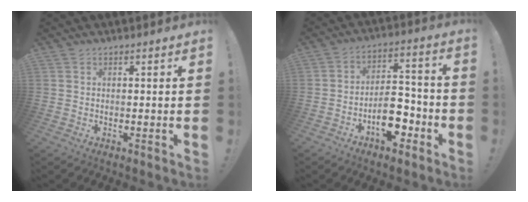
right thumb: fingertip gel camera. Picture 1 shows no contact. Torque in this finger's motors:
{"motor_torque": [0.59, 0.61, 1.01, -1.07, 0.00]}